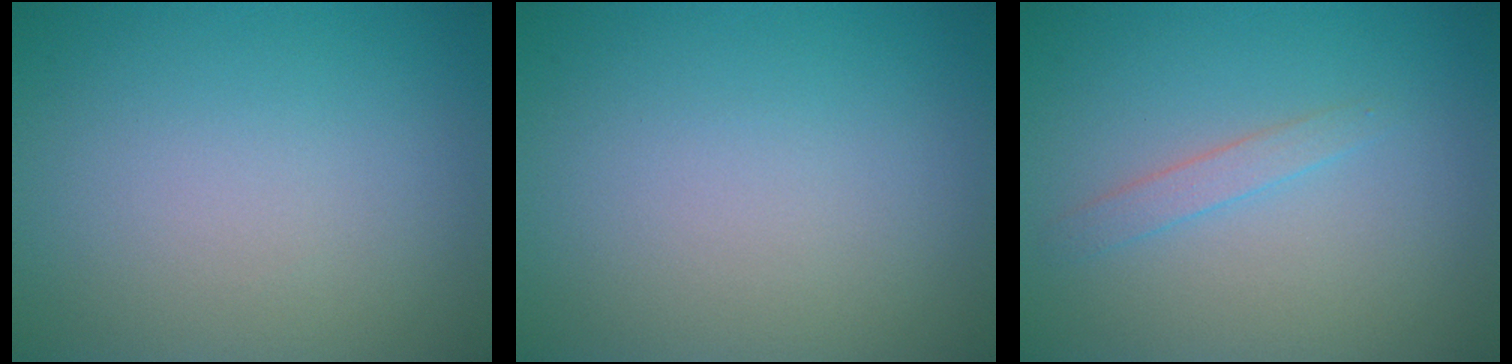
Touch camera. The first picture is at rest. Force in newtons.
{"total": 0.0}
{"total": 1.3, "press": 1.3, "slide": 0.0}